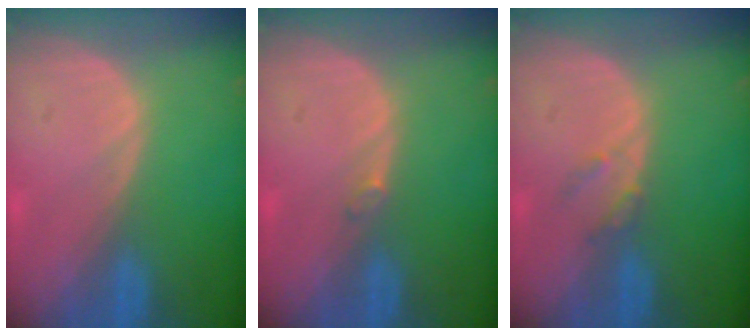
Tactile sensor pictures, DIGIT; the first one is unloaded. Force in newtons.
{"total": 0.6, "press": 0.6, "slide": 0.1}
{"total": 1.9, "press": 1.9, "slide": 0.1}